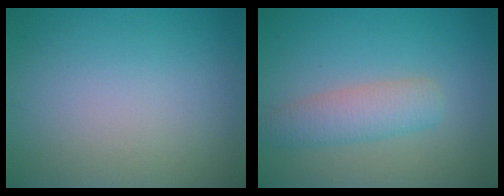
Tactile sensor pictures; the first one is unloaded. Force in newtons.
{"total": 3.5, "press": 3.5, "slide": 0.1}